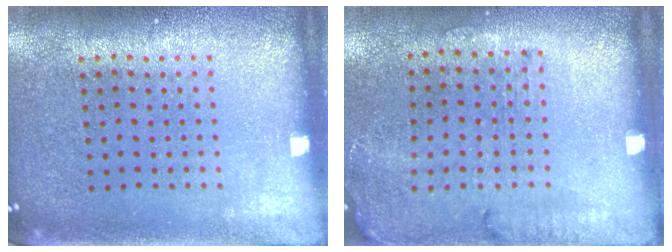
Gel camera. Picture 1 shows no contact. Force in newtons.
{"total": 1.7, "press": 1.2, "slide": 1.2}